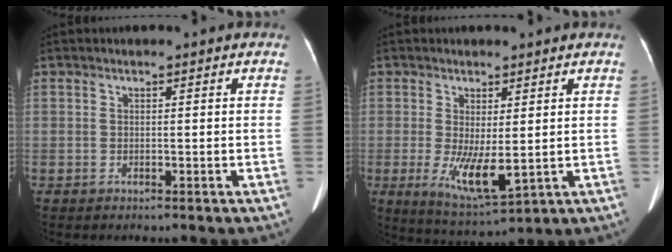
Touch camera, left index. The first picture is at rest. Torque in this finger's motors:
{"motor_torque": [1.04, 0.14, 0.46, 0.20]}